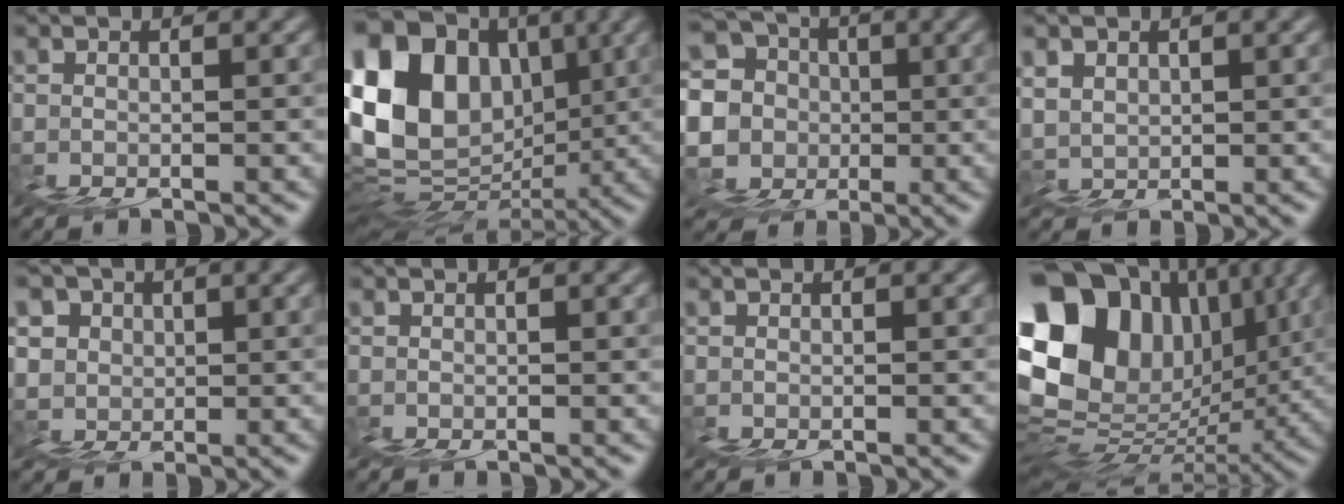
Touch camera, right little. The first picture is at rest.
{"total": 16.2, "force": [5.3, 12.0, 9.6], "torque": [-0.175, 0.039, 0.118]}
{"total": 10.1, "force": [1.9, 9.4, 3.2], "torque": [-0.103, 0.026, 0.019]}
{"total": 2.5, "force": [2.2, 1.1, -0.4], "torque": [0.026, 0.012, 0.053]}
{"total": 6.8, "force": [3.7, 5.3, 2.1], "torque": [-0.024, 0.040, 0.030]}
{"total": 0.0}
{"total": 0.0}
{"total": 17.1, "force": [6.3, 12.4, 10.0], "torque": [-0.186, 0.024, 0.142]}